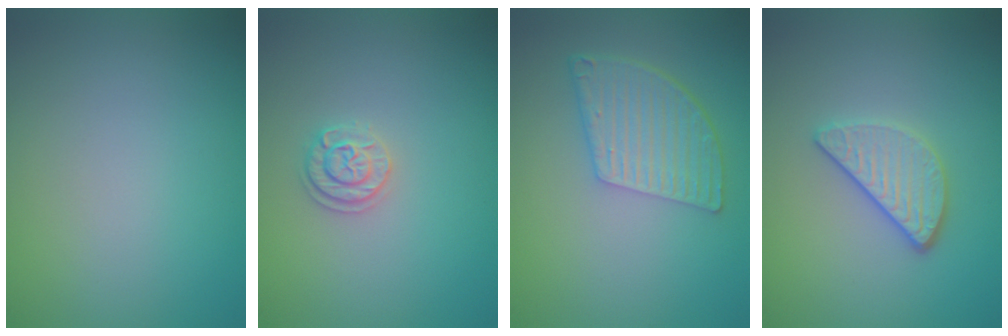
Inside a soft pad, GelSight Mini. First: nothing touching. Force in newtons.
{"total": 1.7, "press": 1.7, "slide": 0.3}
{"total": 5.2, "press": 3.8, "slide": 3.6}
{"total": 3.2, "press": 2.7, "slide": 1.8}